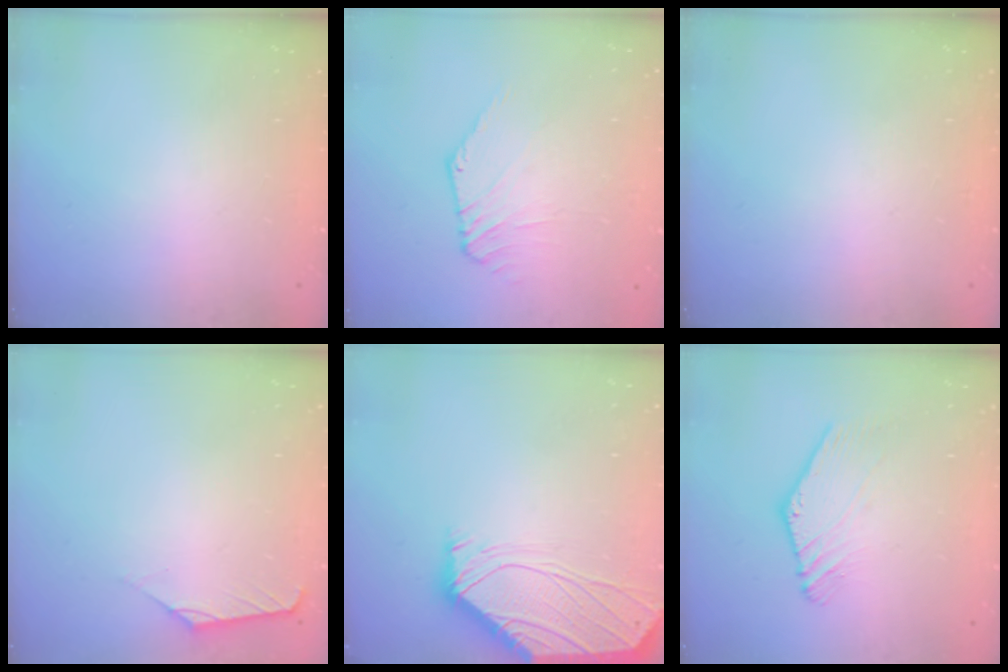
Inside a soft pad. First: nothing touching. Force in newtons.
{"total": 1.1, "press": 1.1, "slide": 0.3}
{"total": 0.0}
{"total": 1.0, "press": 0.9, "slide": 0.3}
{"total": 0.0}
{"total": 1.0, "press": 0.9, "slide": 0.2}